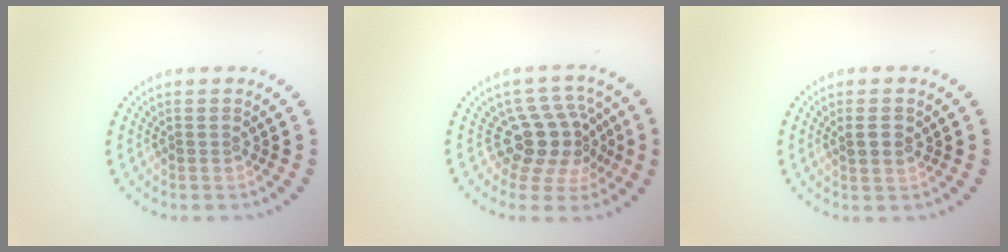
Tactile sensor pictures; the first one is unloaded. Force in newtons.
{"total": 4.4, "press": 3.2, "slide": 2.9}
{"total": 1.3, "press": 1.2, "slide": 0.4}